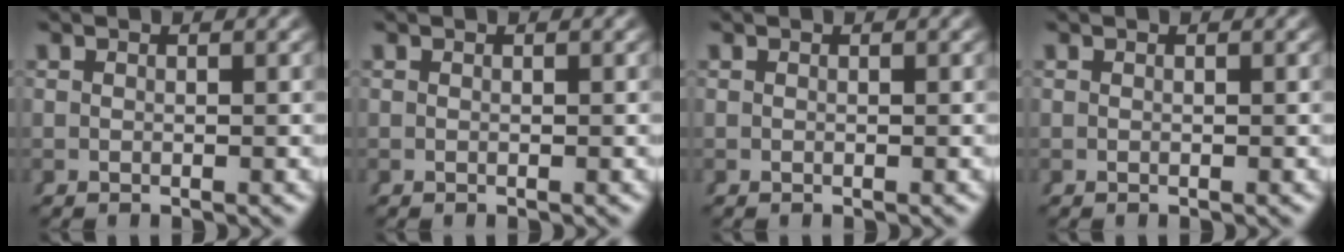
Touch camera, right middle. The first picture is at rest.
{"total": 0.0}
{"total": 0.0}
{"total": 0.0}